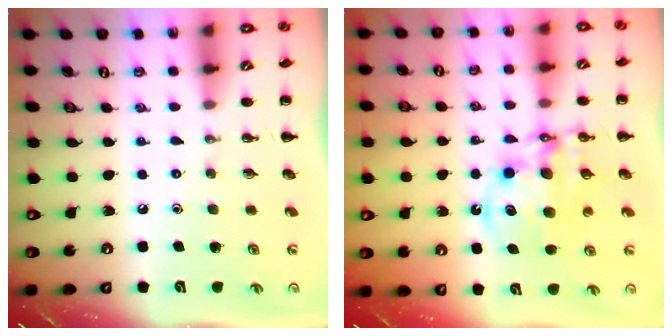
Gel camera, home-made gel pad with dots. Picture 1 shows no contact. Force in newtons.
{"total": 11.8, "press": 11.5, "slide": 2.6}